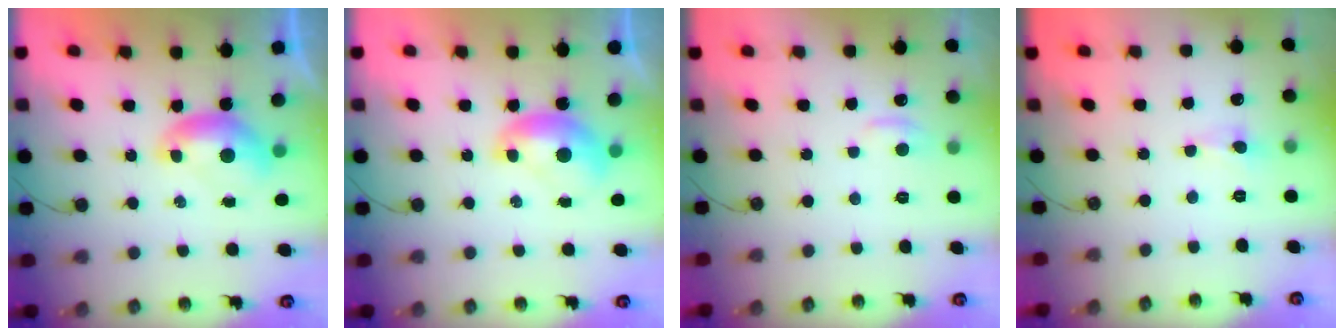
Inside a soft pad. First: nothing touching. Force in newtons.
{"total": 2.0, "press": 1.8, "slide": 0.8}
{"total": 0.8, "press": 0.3, "slide": 0.7}
{"total": 0.6, "press": 0.5, "slide": 0.3}